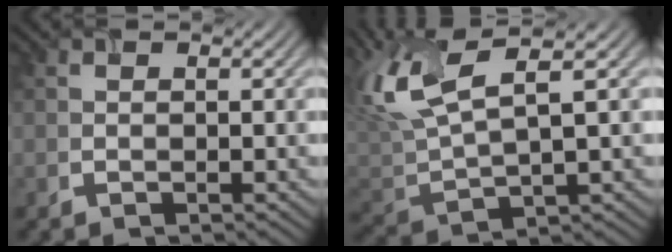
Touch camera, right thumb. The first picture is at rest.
{"total": 10.6, "force": [4.5, 3.4, 9.0], "torque": [-0.222, 0.022, 0.087]}